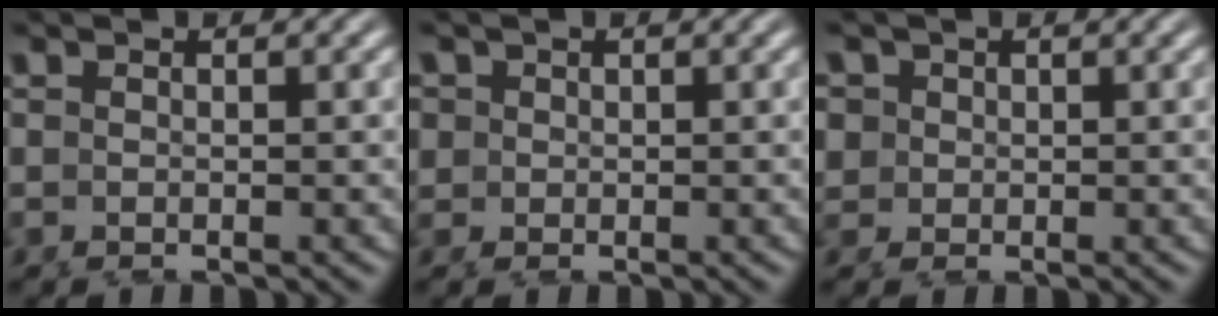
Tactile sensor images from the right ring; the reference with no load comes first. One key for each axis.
{"total": 2.5, "fx": 0.2, "fy": 2.4, "fz": 0.6, "tx": -0.026, "ty": -0.015, "tz": 0.011}
{"total": 3.5, "fx": 0.4, "fy": 3.3, "fz": 1.0, "tx": -0.038, "ty": -0.016, "tz": 0.015}